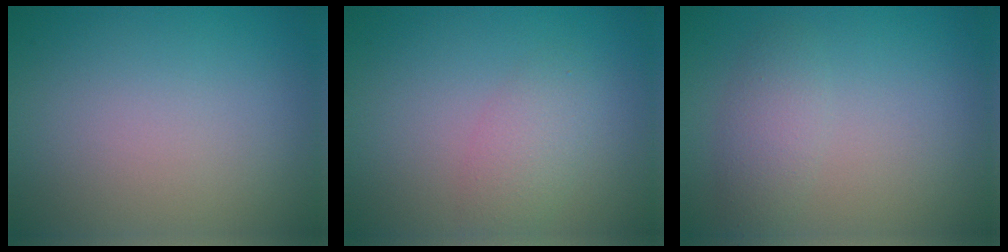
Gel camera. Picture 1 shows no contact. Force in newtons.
{"total": 2.3, "press": 2.3, "slide": 0.1}
{"total": 2.2, "press": 2.2, "slide": 0.2}